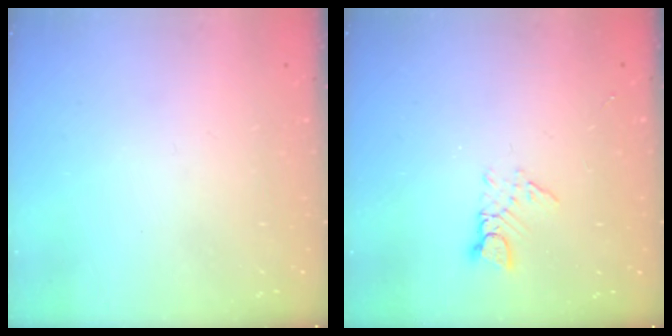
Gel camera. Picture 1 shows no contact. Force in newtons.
{"total": 2.6, "press": 2.6, "slide": 0.3}